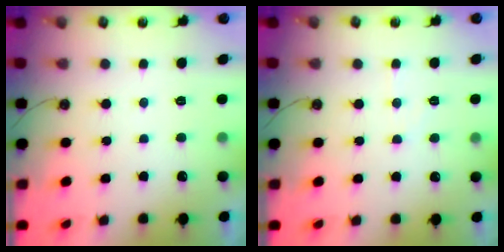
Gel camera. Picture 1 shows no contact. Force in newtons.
{"total": 5.0, "press": 5.0, "slide": 0.7}